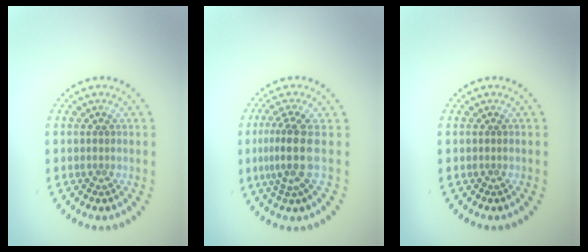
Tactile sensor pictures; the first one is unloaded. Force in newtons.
{"total": 3.4, "press": 2.5, "slide": 2.3}
{"total": 0.0}